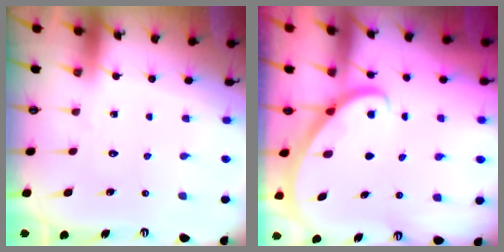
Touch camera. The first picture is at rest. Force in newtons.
{"total": 2.8, "press": 2.8, "slide": 0.2}